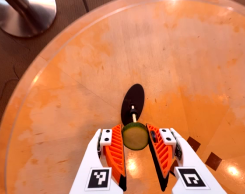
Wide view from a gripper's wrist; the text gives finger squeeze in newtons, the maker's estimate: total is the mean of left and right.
{"total": 7.7, "left": 7.5, "right": 7.8}